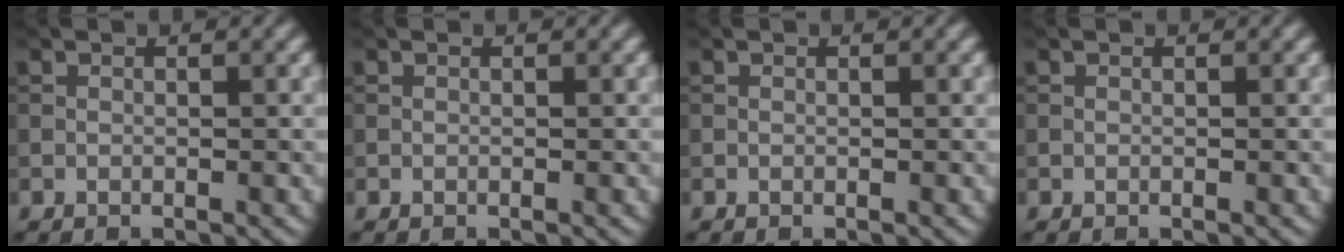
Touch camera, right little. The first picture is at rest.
{"total": 0.0}
{"total": 0.0}
{"total": 0.0}